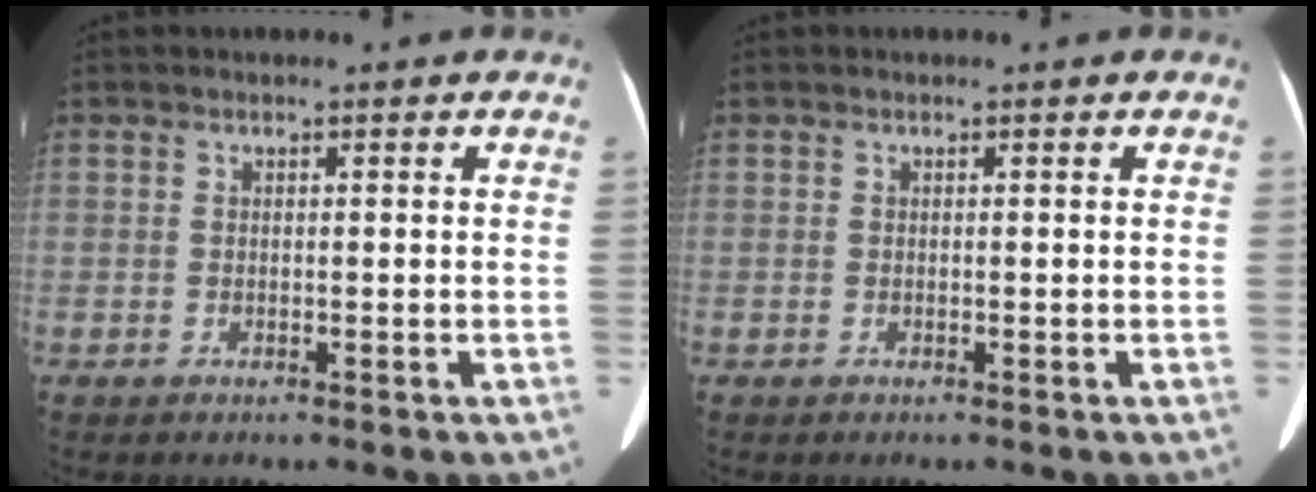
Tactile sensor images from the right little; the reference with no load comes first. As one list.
[{"total": 0.0}]